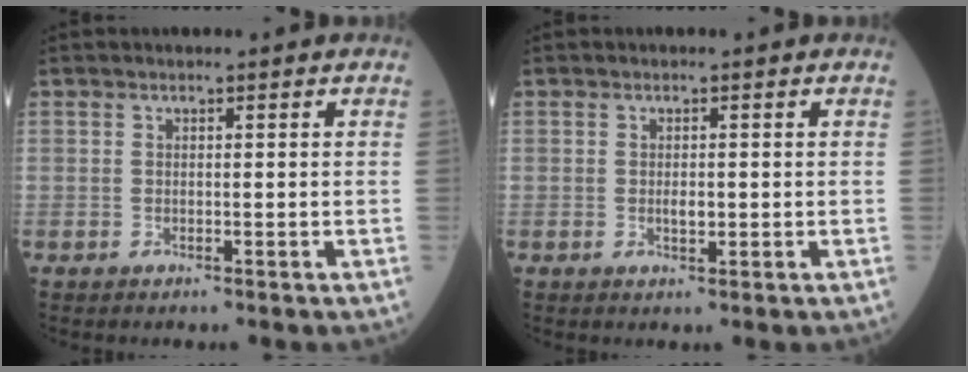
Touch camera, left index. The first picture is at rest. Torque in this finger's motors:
{"motor_torque": [0.26, -0.06, 0.04, 0.03]}